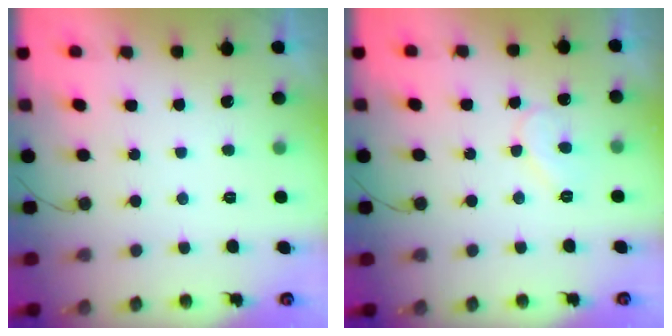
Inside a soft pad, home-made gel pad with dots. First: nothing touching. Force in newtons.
{"total": 8.0, "press": 8.0, "slide": 0.5}